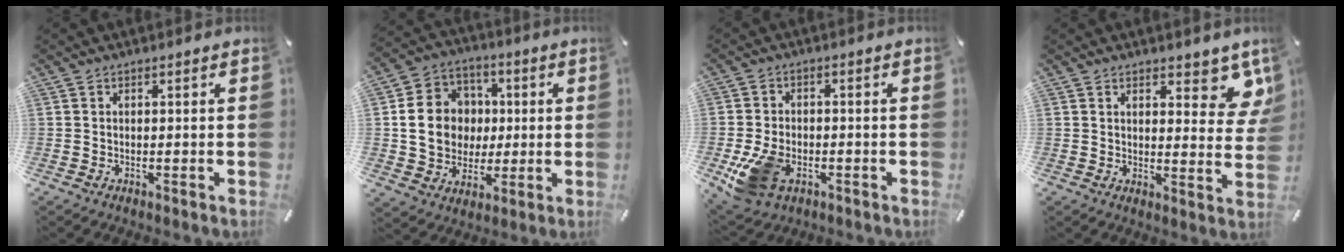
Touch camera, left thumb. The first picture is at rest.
{"total": 14.3, "force": [1.0, 12.7, 6.4], "torque": [-0.117, 0.010, 0.023]}
{"total": 10.1, "force": [-3.5, 6.8, 6.6], "torque": [-0.151, 0.003, -0.059]}
{"total": 8.6, "force": [6.0, 4.0, 4.6], "torque": [-0.042, -0.044, 0.104]}